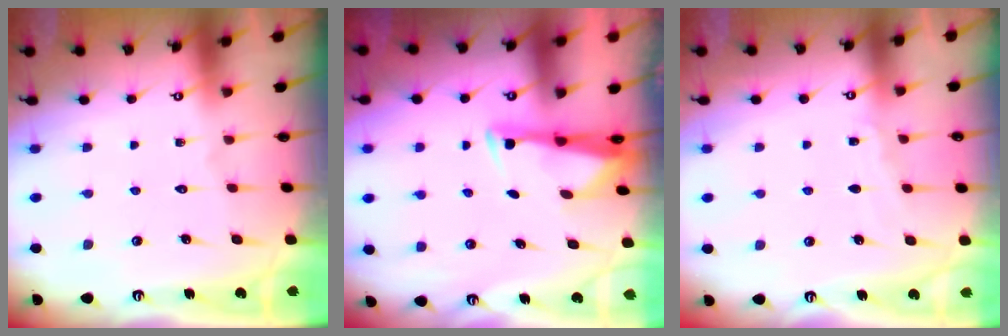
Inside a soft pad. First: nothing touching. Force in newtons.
{"total": 2.9, "press": 2.7, "slide": 0.8}
{"total": 4.1, "press": 4.0, "slide": 0.5}